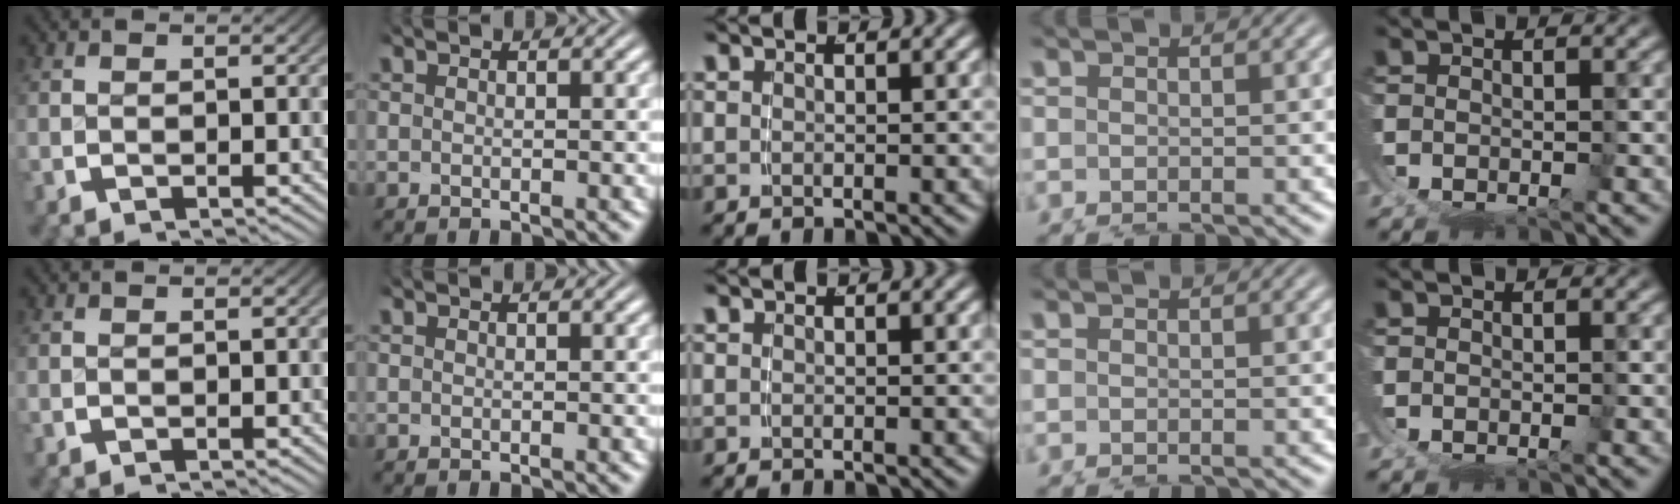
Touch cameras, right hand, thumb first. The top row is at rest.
{}